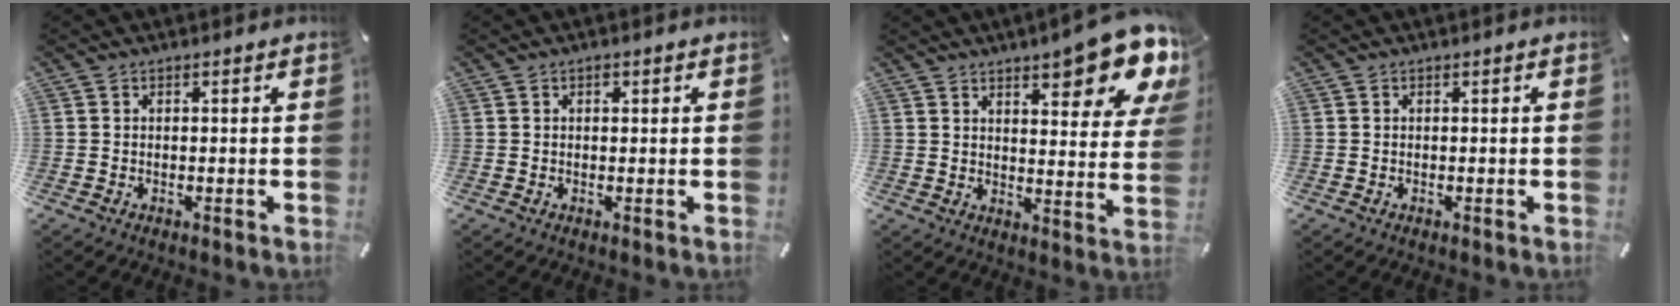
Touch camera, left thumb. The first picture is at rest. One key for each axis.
{"total": 0.8, "fx": 0.3, "fy": 0.6, "fz": 0.5, "tx": -0.009, "ty": 0.003, "tz": 0.004}
{"total": 14.3, "fx": 9.7, "fy": 4.5, "fz": 9.5, "tx": -0.115, "ty": -0.067, "tz": 0.157}
{"total": 0.0}